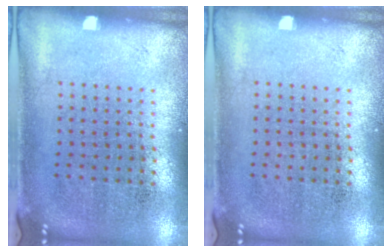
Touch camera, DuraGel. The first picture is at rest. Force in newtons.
{"total": 0.0}